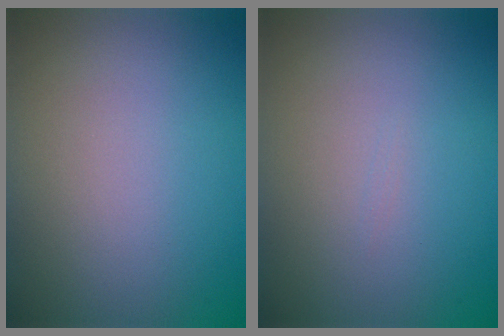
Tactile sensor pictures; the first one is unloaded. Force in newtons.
{"total": 0.0}